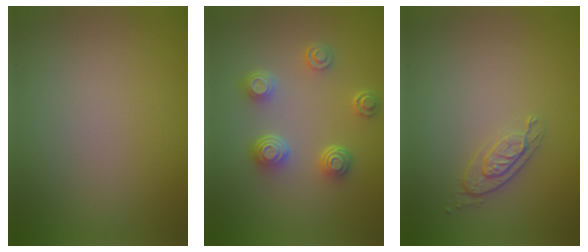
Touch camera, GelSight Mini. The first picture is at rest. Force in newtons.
{"total": 4.3, "press": 3.2, "slide": 2.8}
{"total": 2.0, "press": 1.8, "slide": 0.9}